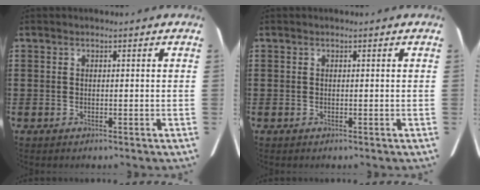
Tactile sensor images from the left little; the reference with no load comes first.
{"total": 0.0}